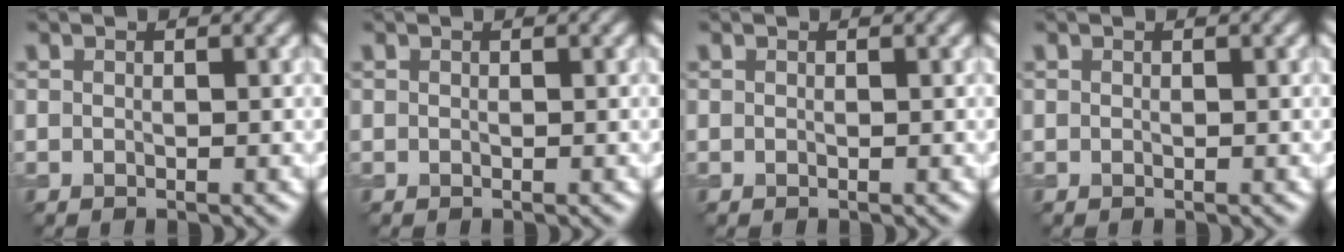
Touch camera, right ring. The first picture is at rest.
{"total": 0.0}
{"total": 0.0}
{"total": 0.0}